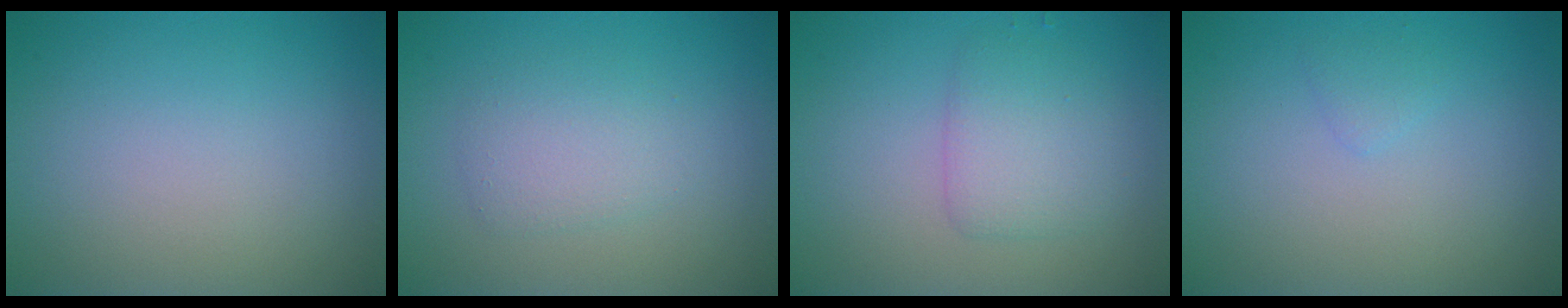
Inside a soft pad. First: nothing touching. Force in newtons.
{"total": 2.4, "press": 2.4, "slide": 0.1}
{"total": 2.9, "press": 2.9, "slide": 0.0}
{"total": 0.8, "press": 0.8, "slide": 0.0}